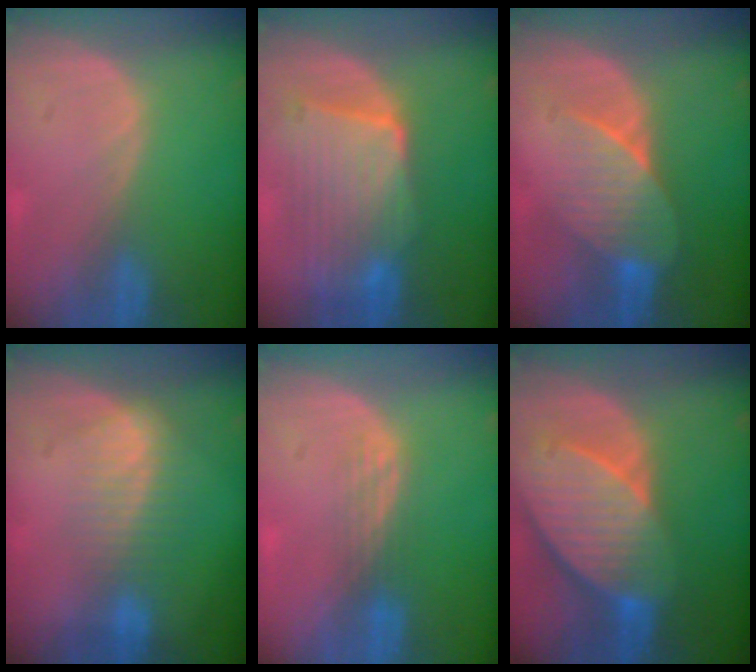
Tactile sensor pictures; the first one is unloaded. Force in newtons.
{"total": 9.6, "press": 8.7, "slide": 4.1}
{"total": 7.1, "press": 6.6, "slide": 2.7}
{"total": 7.1, "press": 6.1, "slide": 3.7}
{"total": 2.9, "press": 2.5, "slide": 1.5}
{"total": 10.7, "press": 9.4, "slide": 5.1}